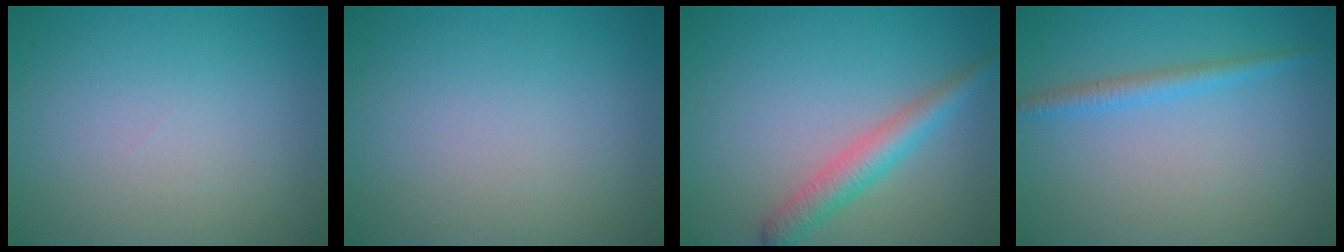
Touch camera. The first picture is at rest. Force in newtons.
{"total": 0.0}
{"total": 3.4, "press": 3.4, "slide": 0.1}
{"total": 1.9, "press": 1.9, "slide": 0.0}